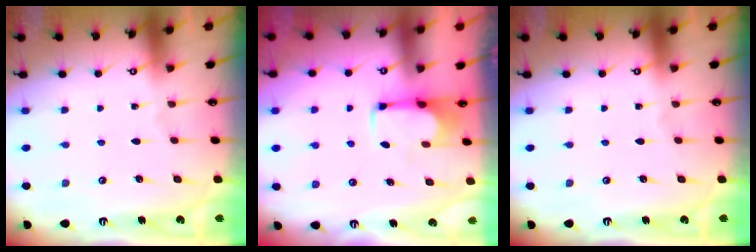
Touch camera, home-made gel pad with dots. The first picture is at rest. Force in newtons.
{"total": 2.6, "press": 2.4, "slide": 1.1}
{"total": 0.0}